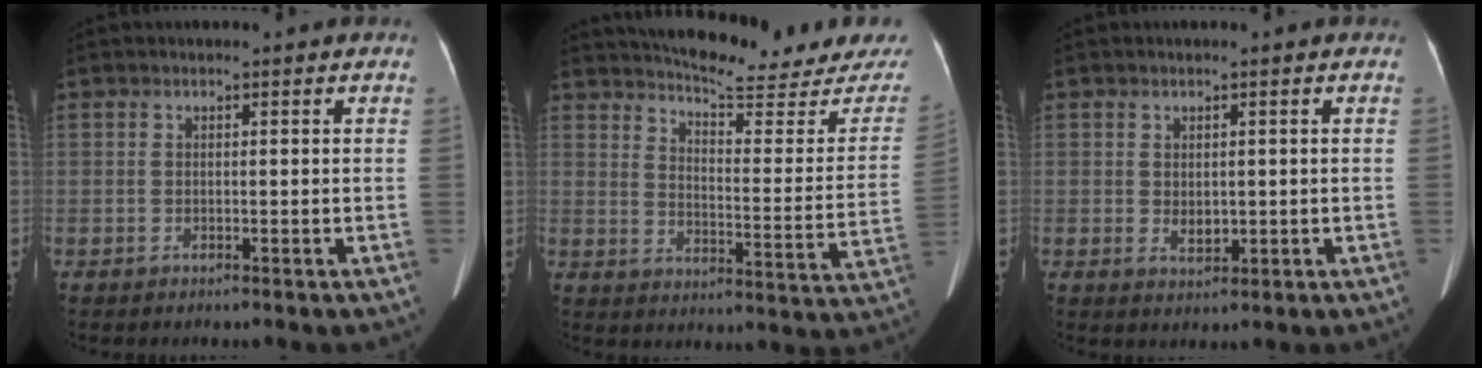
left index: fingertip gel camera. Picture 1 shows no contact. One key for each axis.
{"total": 21.6, "fx": 20.3, "fy": 2.0, "fz": 7.2, "tx": -0.104, "ty": -0.089, "tz": 0.247}
{"total": 2.0, "fx": -0.1, "fy": 1.4, "fz": 1.5, "tx": -0.033, "ty": -0.006, "tz": 0.006}